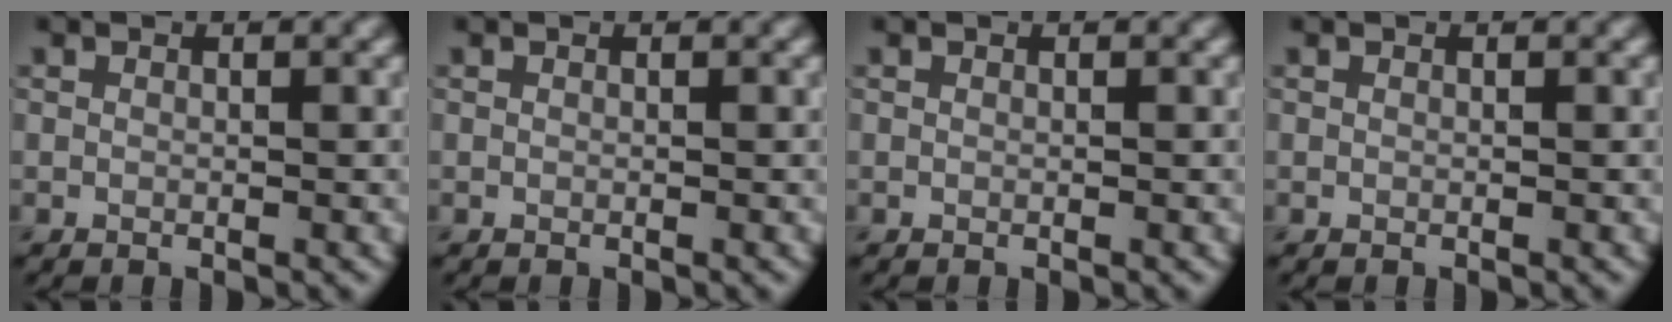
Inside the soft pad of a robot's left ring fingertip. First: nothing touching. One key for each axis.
{"total": 0.0}
{"total": 0.0}
{"total": 0.0}